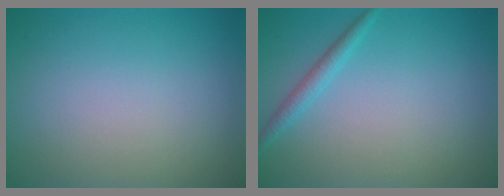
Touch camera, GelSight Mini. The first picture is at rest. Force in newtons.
{"total": 1.5, "press": 1.5, "slide": 0.0}